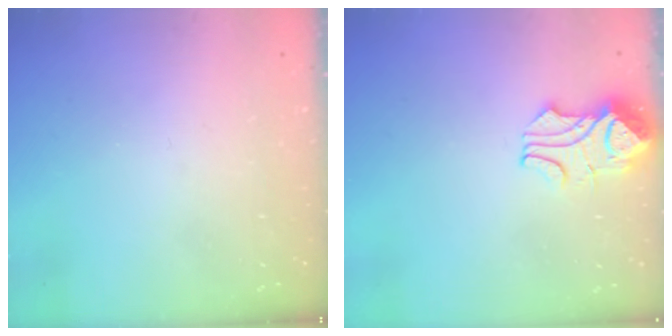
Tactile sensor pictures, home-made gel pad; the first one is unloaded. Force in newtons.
{"total": 3.5, "press": 3.4, "slide": 1.0}